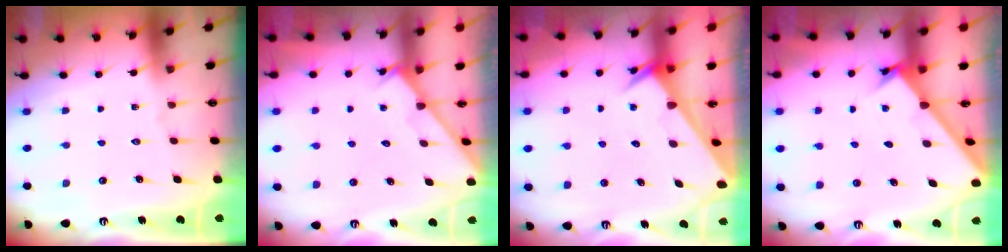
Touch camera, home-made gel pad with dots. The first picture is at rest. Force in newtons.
{"total": 2.2, "press": 2.2, "slide": 0.2}
{"total": 2.4, "press": 2.4, "slide": 0.0}
{"total": 1.6, "press": 1.6, "slide": 0.1}